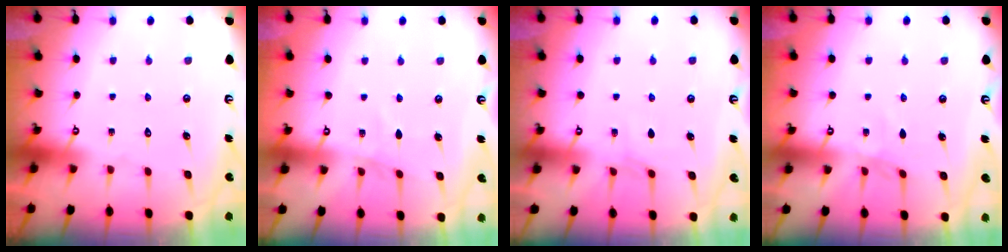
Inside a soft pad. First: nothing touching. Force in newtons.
{"total": 2.6, "press": 2.6, "slide": 0.3}
{"total": 2.9, "press": 2.8, "slide": 0.5}
{"total": 1.4, "press": 1.3, "slide": 0.3}